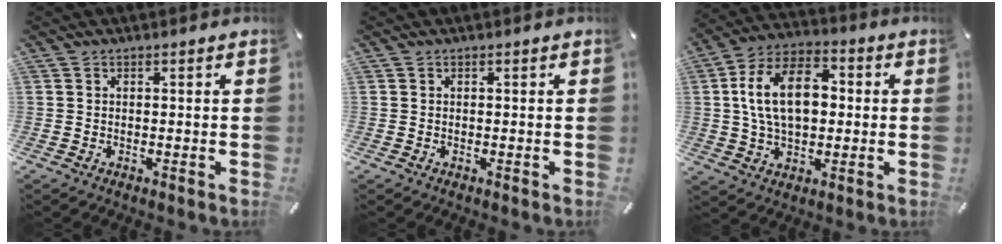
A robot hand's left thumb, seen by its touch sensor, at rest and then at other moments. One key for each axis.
{"total": 0.0}
{"total": 15.2, "fx": 1.5, "fy": 9.9, "fz": 11.5, "tx": -0.229, "ty": 0.013, "tz": 0.025}